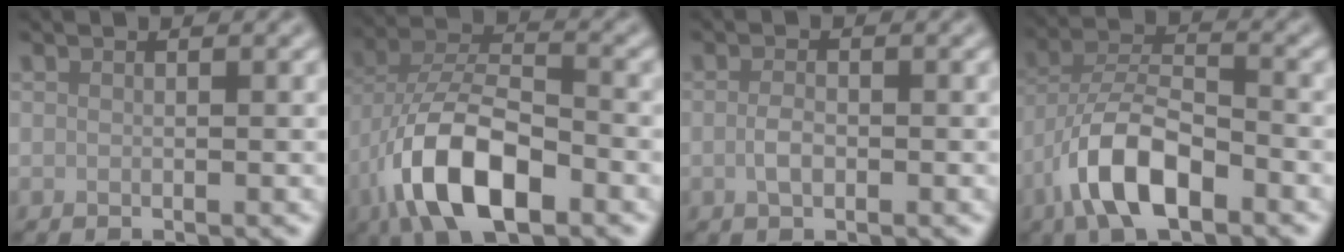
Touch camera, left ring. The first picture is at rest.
{"total": 10.3, "force": [-4.7, 4.8, 7.8], "torque": [-0.151, 0.006, -0.092]}
{"total": 1.5, "force": [-0.4, 0.8, 1.2], "torque": [-0.025, 0.001, -0.009]}
{"total": 7.7, "force": [-4.1, 3.2, 5.6], "torque": [-0.102, 0.009, -0.084]}